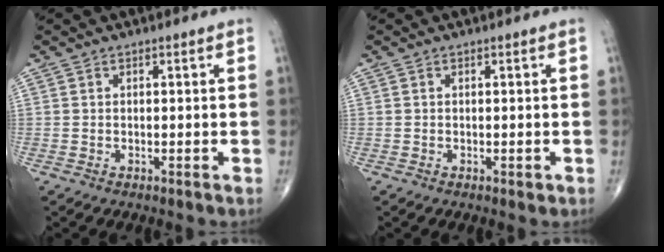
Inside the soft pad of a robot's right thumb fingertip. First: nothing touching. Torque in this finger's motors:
{"motor_torque": [-0.20, 0.01, -0.13, -0.04, -0.01]}